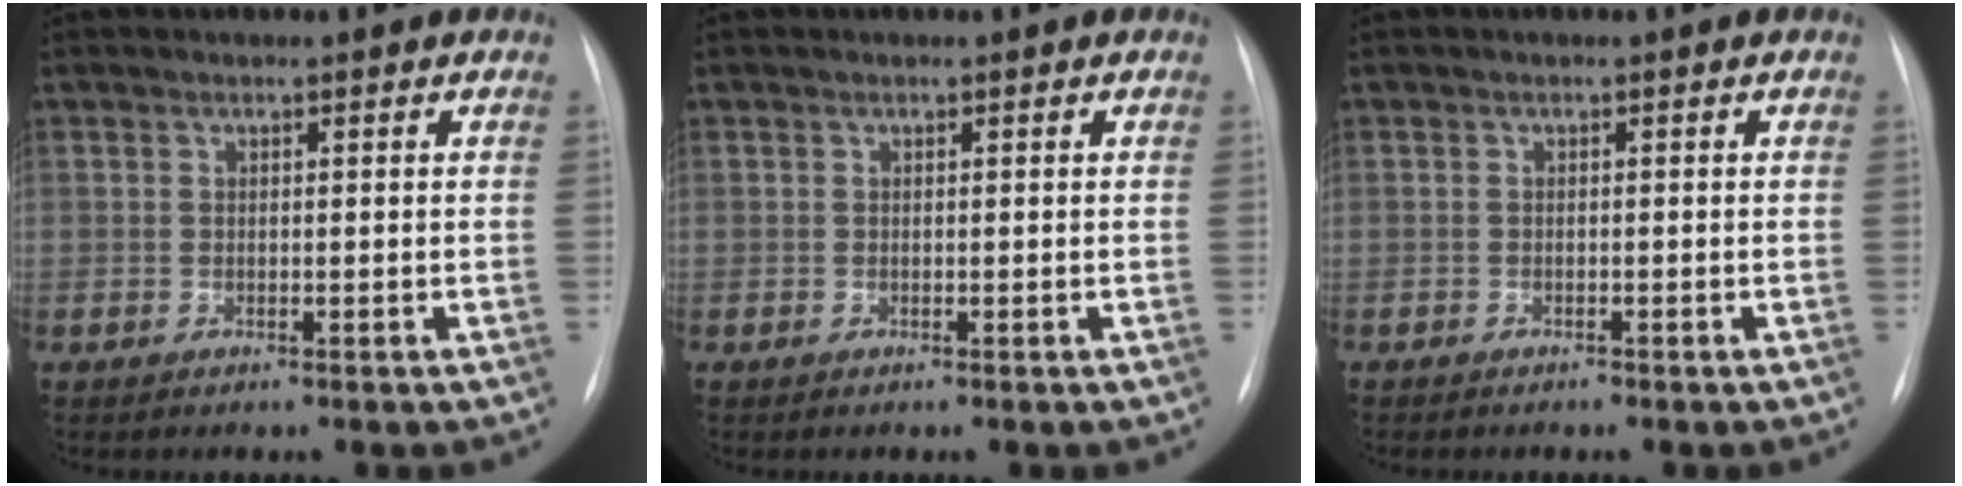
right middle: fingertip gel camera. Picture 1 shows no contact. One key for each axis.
{"total": 0.0}
{"total": 0.6, "fx": -0.5, "fy": 0.1, "fz": 0.1, "tx": -0.006, "ty": -0.001, "tz": -0.012}